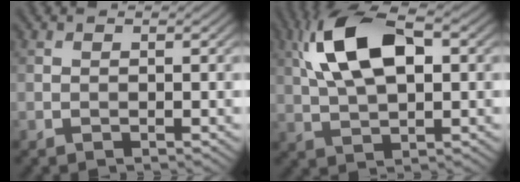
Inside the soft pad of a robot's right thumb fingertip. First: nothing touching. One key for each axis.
{"total": 12.2, "fx": 3.6, "fy": 5.8, "fz": 10.1, "tx": -0.213, "ty": 0.018, "tz": 0.062}